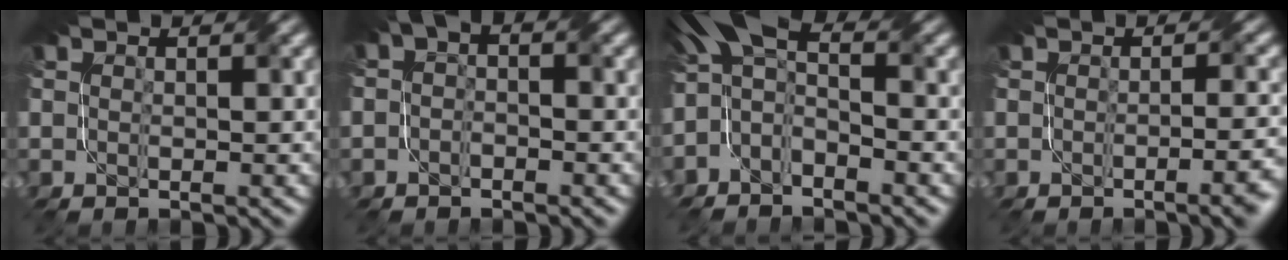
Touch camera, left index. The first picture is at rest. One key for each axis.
{"total": 2.1, "fx": 0.2, "fy": 1.3, "fz": 1.6, "tx": -0.027, "ty": 0.005, "tz": -0.009}
{"total": 4.8, "fx": -1.7, "fy": 2.5, "fz": 3.8, "tx": -0.073, "ty": 0.011, "tz": -0.045}
{"total": 4.3, "fx": -1.5, "fy": 1.4, "fz": 3.8, "tx": -0.020, "ty": 0.003, "tz": -0.014}